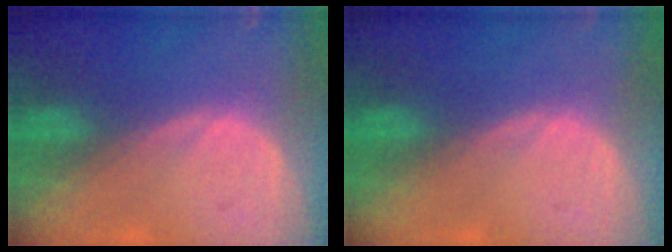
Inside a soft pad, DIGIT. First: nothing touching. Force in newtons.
{"total": 0.0}